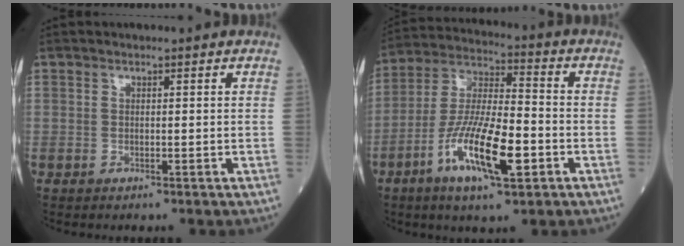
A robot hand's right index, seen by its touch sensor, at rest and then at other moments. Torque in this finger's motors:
{"motor_torque": [0.91, -0.53, 0.41, 0.21]}